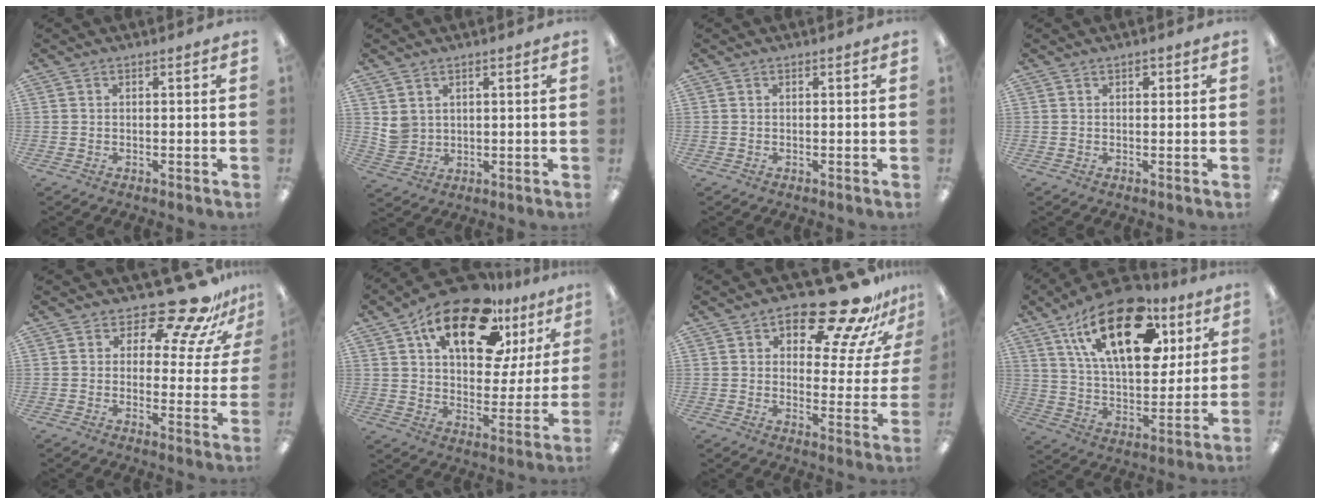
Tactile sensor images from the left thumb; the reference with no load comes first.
{"total": 4.4, "force": [2.2, 3.7, 0.8], "torque": [-0.020, -0.003, 0.042]}
{"total": 0.0}
{"total": 1.3, "force": [0.8, 0.8, 0.7], "torque": [-0.014, 0.004, 0.013]}
{"total": 15.0, "force": [12.3, 4.7, 7.1], "torque": [-0.113, -0.093, 0.209]}
{"total": 20.4, "force": [12.8, 9.5, 12.8], "torque": [-0.208, -0.059, 0.219]}
{"total": 18.7, "force": [14.7, 6.6, 9.5], "torque": [-0.138, -0.105, 0.244]}
{"total": 23.2, "force": [11.5, 11.9, 16.3], "torque": [-0.252, -0.037, 0.195]}